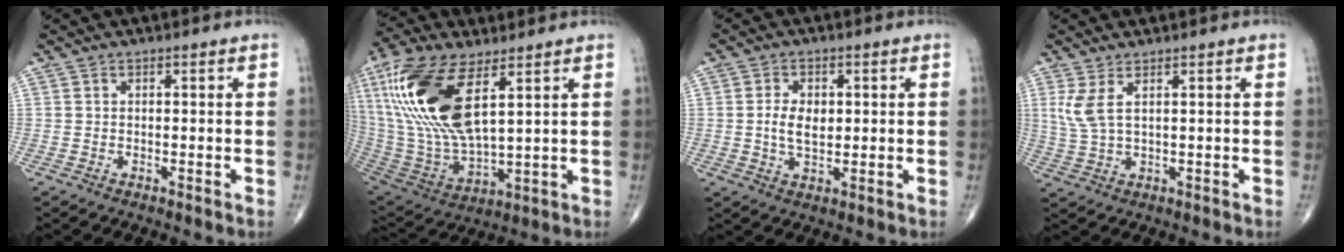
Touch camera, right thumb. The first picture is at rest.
{"total": 22.5, "force": [8.4, 9.2, 18.7], "torque": [-0.414, -0.031, 0.170]}
{"total": 5.3, "force": [0.5, 3.1, 4.2], "torque": [-0.072, -0.004, 0.010]}
{"total": 4.5, "force": [1.8, 1.2, 3.9], "torque": [-0.101, -0.008, 0.048]}